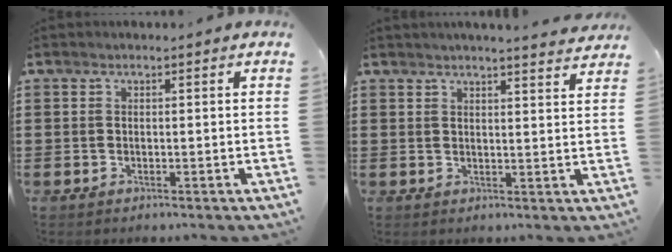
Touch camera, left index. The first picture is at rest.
{"total": 2.8, "force": [2.8, -0.5, 0.6], "torque": [-0.011, -0.014, 0.049]}